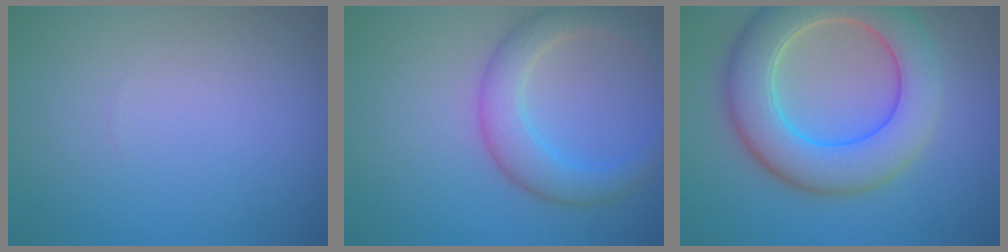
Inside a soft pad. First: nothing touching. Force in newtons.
{"total": 3.9, "press": 3.9, "slide": 0.2}
{"total": 8.3, "press": 8.3, "slide": 0.6}